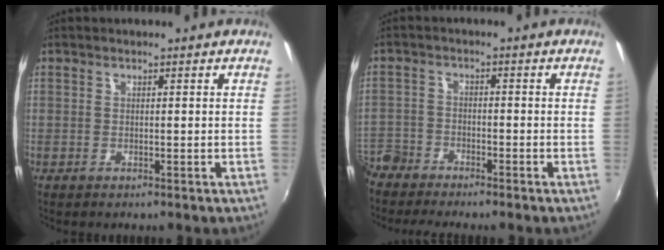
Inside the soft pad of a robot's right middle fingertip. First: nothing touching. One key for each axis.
{"total": 7.1, "fx": -6.4, "fy": 2.7, "fz": 1.0, "tx": -0.047, "ty": -0.005, "tz": -0.132}